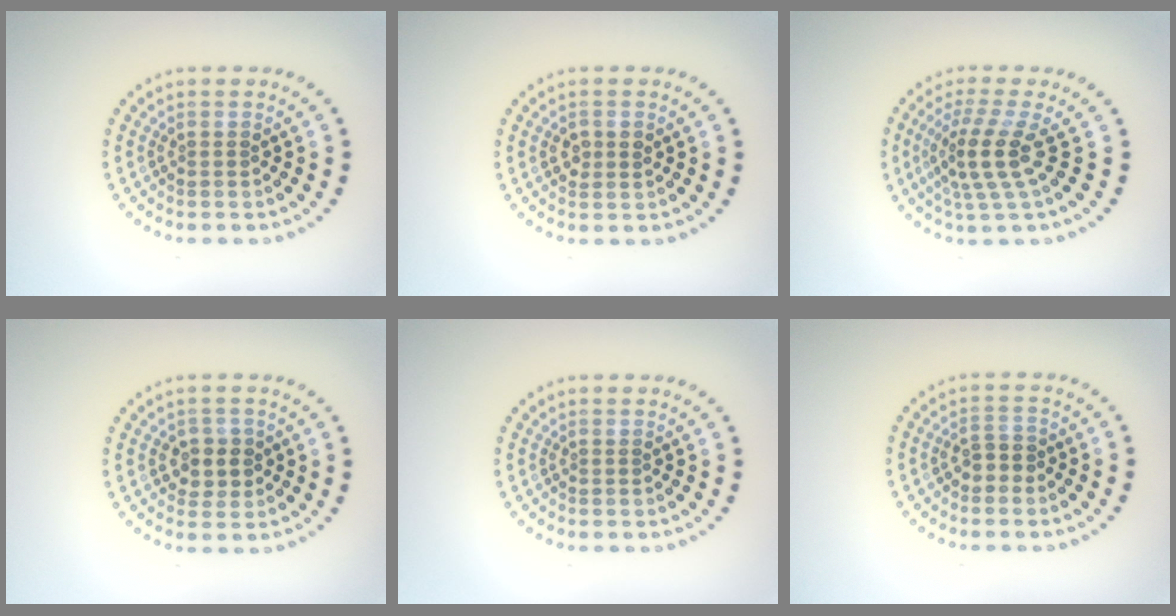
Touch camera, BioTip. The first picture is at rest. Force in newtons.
{"total": 1.5, "press": 1.5, "slide": 0.0}
{"total": 4.0, "press": 2.9, "slide": 2.8}
{"total": 2.4, "press": 2.3, "slide": 0.8}
{"total": 0.0}
{"total": 1.8, "press": 1.7, "slide": 0.5}